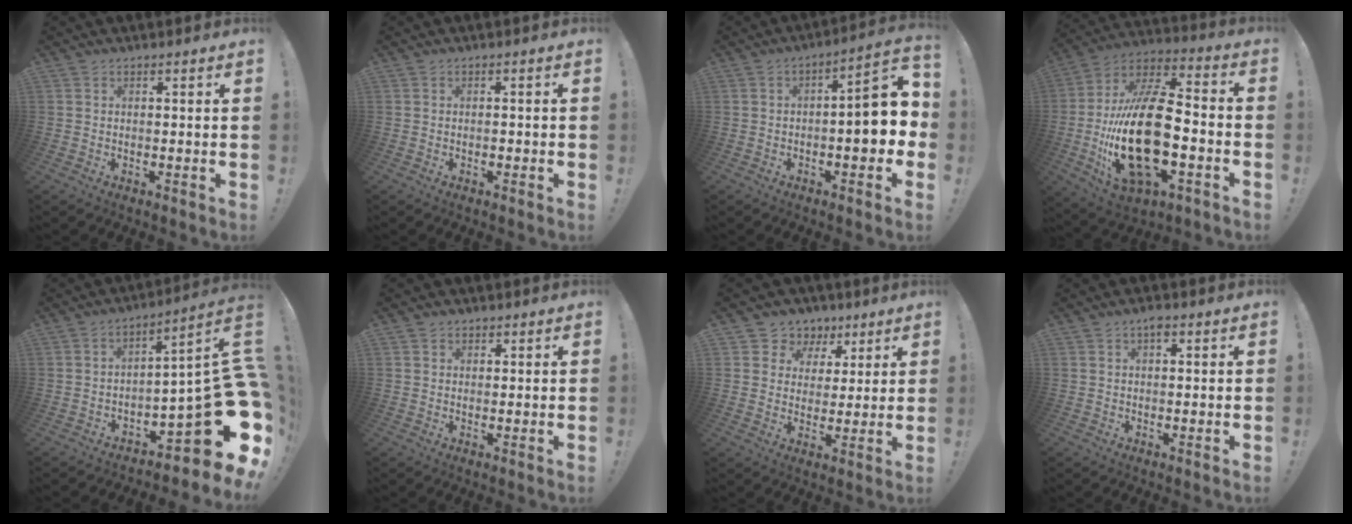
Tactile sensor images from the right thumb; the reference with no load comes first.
{"total": 0.7, "force": [-0.6, 0.4, 0.3], "torque": [-0.003, 0.001, -0.010]}
{"total": 11.1, "force": [-1.2, 3.7, 10.4], "torque": [-0.138, 0.003, -0.023]}
{"total": 27.3, "force": [-4.7, 13.0, 23.6], "torque": [-0.471, 0.020, -0.076]}
{"total": 20.5, "force": [-5.3, 6.7, 18.6], "torque": [-0.237, 0.001, -0.073]}
{"total": 1.4, "force": [0.8, 1.1, 0.3], "torque": [0.003, -0.003, 0.013]}
{"total": 6.9, "force": [2.9, 6.2, 1.0], "torque": [-0.021, -0.020, 0.060]}
{"total": 1.7, "force": [0.8, 0.8, 1.3], "torque": [-0.020, 0.002, 0.011]}